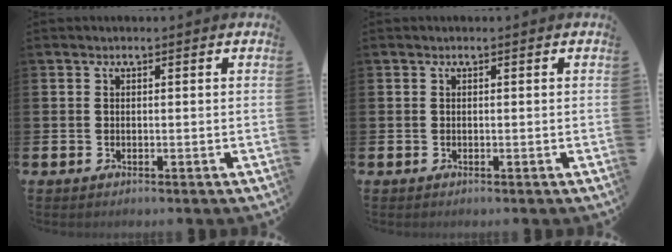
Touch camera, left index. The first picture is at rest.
{"total": 0.0}